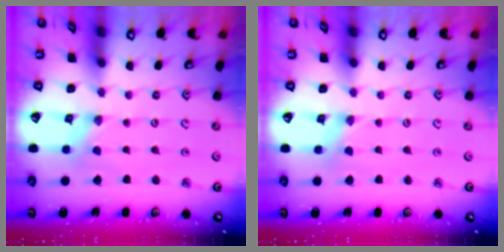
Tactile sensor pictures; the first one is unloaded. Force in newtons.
{"total": 1.5, "press": 1.5, "slide": 0.3}